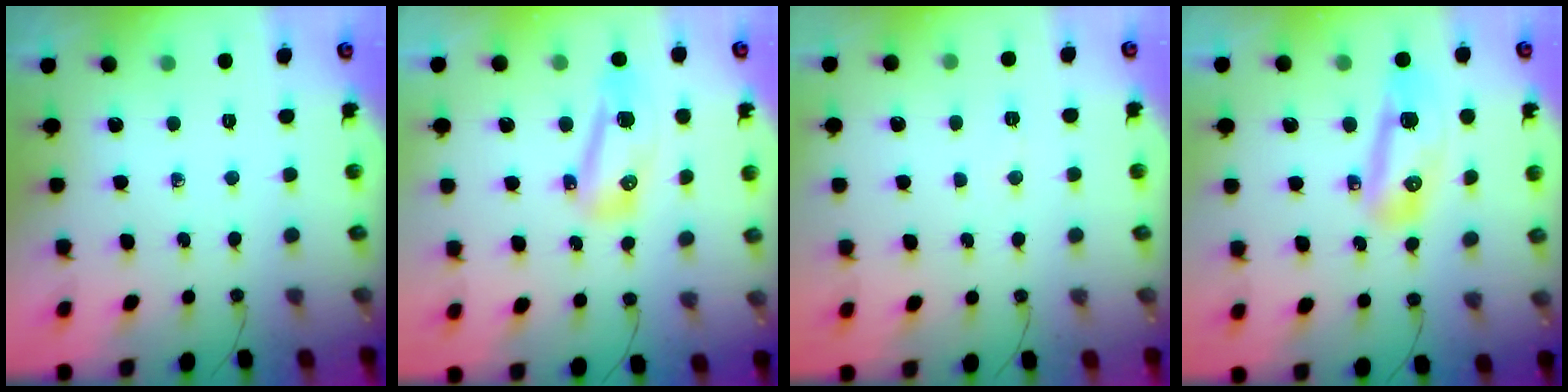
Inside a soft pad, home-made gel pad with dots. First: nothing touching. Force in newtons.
{"total": 14.8, "press": 11.7, "slide": 8.9}
{"total": 17.5, "press": 6.0, "slide": 16.5}
{"total": 17.5, "press": 13.2, "slide": 11.5}